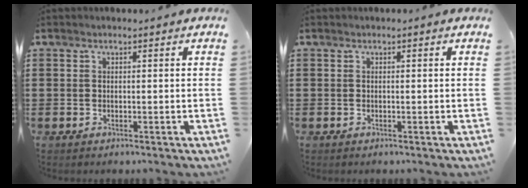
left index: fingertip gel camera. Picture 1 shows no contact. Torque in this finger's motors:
{"motor_torque": [-1.26, -0.88, -0.68, -0.21]}